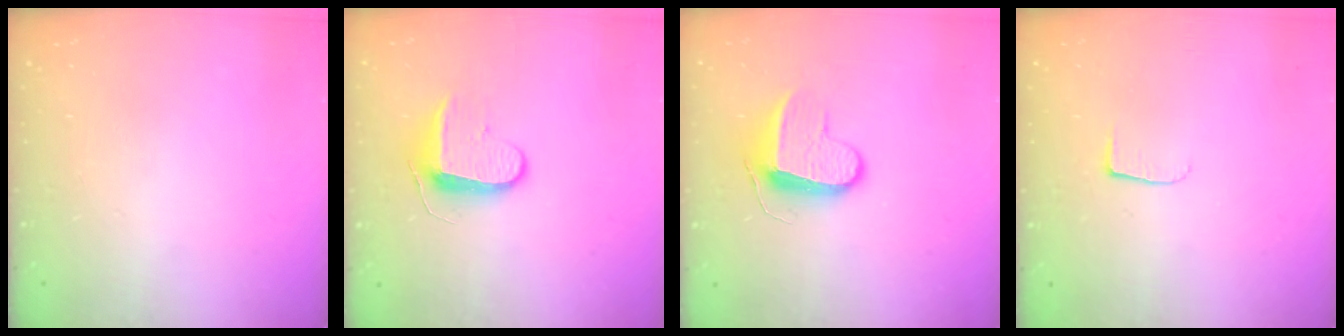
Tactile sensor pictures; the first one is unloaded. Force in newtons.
{"total": 9.0, "press": 9.0, "slide": 0.7}
{"total": 9.5, "press": 9.5, "slide": 0.1}
{"total": 5.0, "press": 4.9, "slide": 0.6}